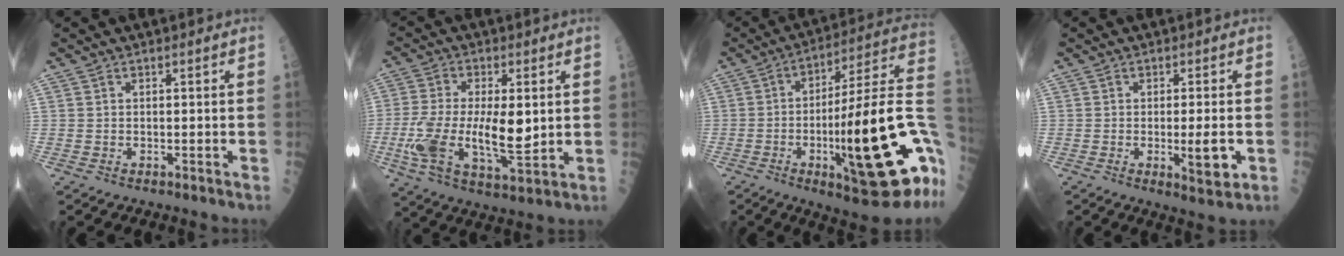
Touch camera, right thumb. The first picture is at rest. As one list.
[{"total": 15.6, "force": [-0.5, 6.2, 14.3], "torque": [-0.284, -0.015, -0.005]}, {"total": 27.1, "force": [-6.9, 4.7, 25.8], "torque": [-0.355, 0.010, -0.099]}, {"total": 5.5, "force": [-1.0, 1.2, 5.3], "torque": [-0.074, -0.011, -0.010]}]